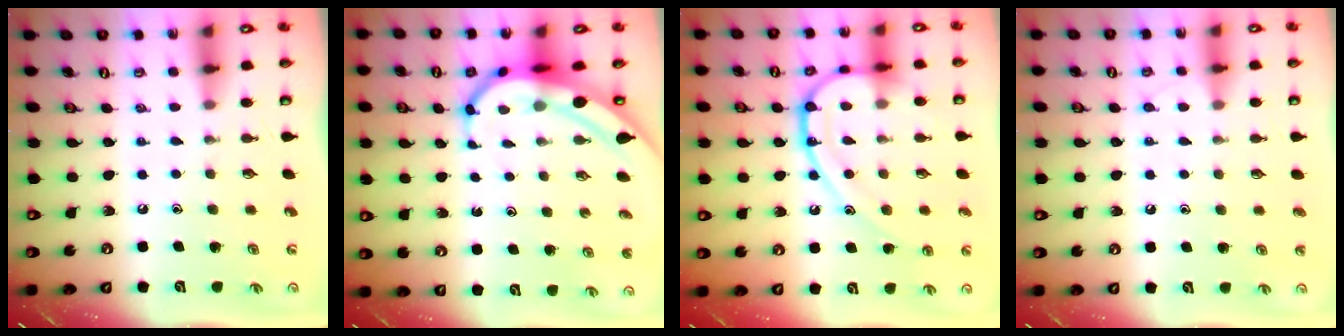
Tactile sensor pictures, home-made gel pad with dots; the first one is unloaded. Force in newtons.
{"total": 6.8, "press": 6.8, "slide": 0.8}
{"total": 15.7, "press": 15.7, "slide": 1.2}
{"total": 5.4, "press": 5.4, "slide": 0.6}